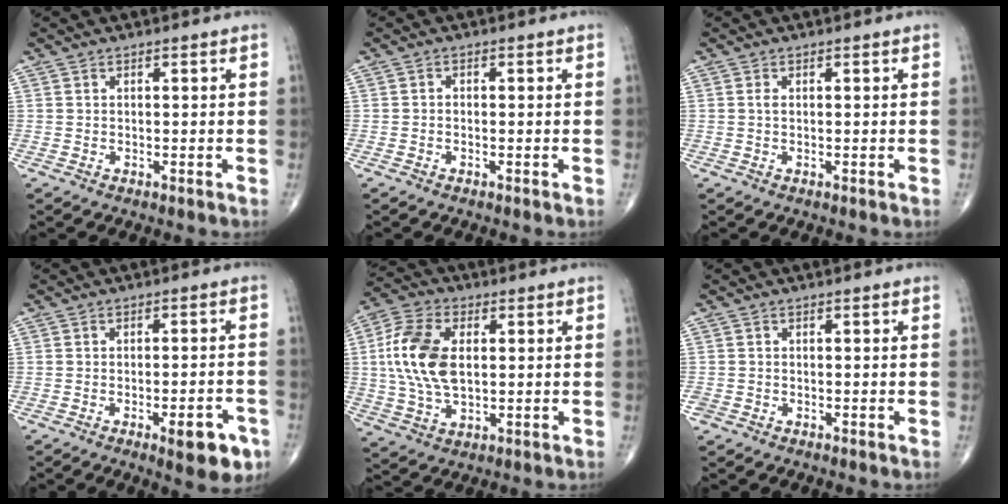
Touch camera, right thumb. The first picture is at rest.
{"total": 0.6, "force": [-0.2, 0.4, 0.4], "torque": [0.000, 0.003, -0.009]}
{"total": 0.7, "force": [0.1, 0.3, 0.6], "torque": [-0.013, 0.002, 0.002]}
{"total": 8.2, "force": [-4.0, 2.6, 6.6], "torque": [-0.072, 0.015, -0.047]}
{"total": 13.8, "force": [1.6, 7.9, 11.2], "torque": [-0.227, 0.005, 0.029]}
{"total": 1.2, "force": [-0.6, 1.0, 0.3], "torque": [-0.005, 0.003, -0.011]}